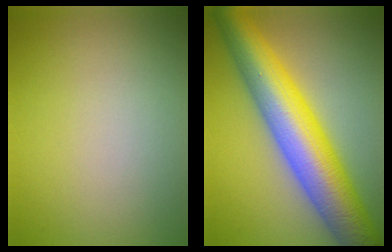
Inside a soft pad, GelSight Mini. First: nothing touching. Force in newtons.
{"total": 11.2, "press": 11.2, "slide": 0.1}